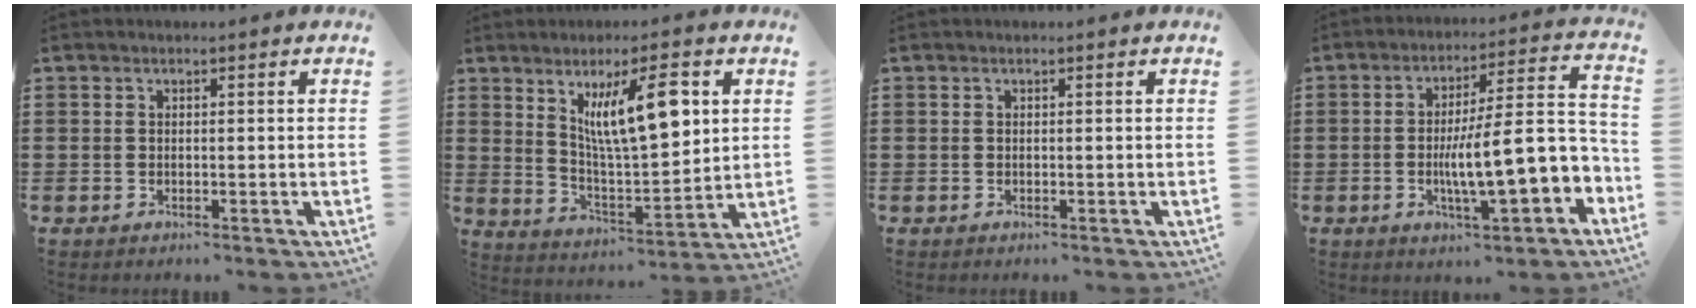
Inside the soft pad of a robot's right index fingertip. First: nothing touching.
{"total": 12.3, "force": [5.0, 3.9, 10.6], "torque": [-0.187, -0.003, 0.081]}
{"total": 0.0}
{"total": 12.7, "force": [-3.4, 3.3, 11.8], "torque": [-0.171, -0.013, -0.063]}